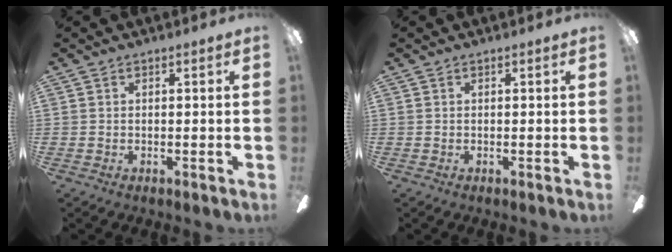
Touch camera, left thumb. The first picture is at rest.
{"total": 0.0}